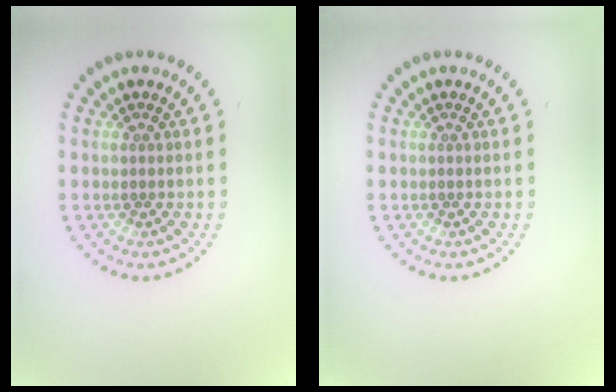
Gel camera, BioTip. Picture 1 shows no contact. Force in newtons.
{"total": 0.0}